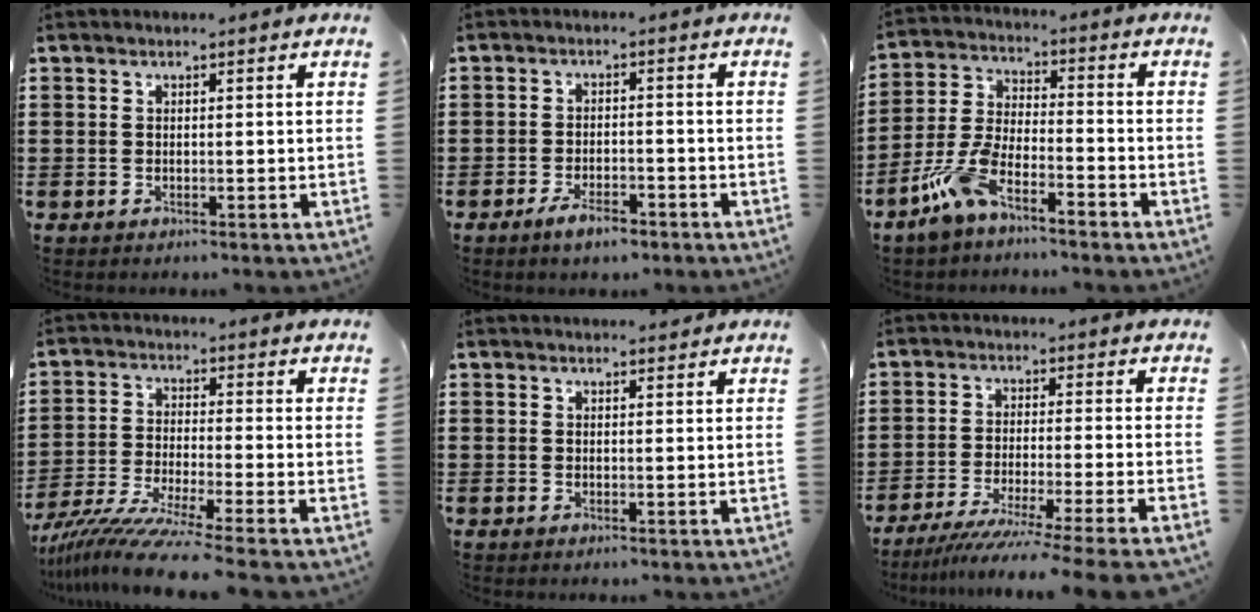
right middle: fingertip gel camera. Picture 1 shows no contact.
{"total": 3.7, "force": [-2.7, 1.2, 2.3], "torque": [-0.043, 0.005, -0.051]}
{"total": 7.5, "force": [-6.0, 1.6, 4.3], "torque": [-0.112, -0.007, -0.121]}
{"total": 8.4, "force": [-7.4, -0.5, 3.9], "torque": [-0.089, -0.014, -0.149]}
{"total": 0.7, "force": [0.5, 0.4, 0.0], "torque": [0.007, -0.002, 0.009]}
{"total": 6.5, "force": [-5.7, -0.9, 3.0], "torque": [-0.050, -0.020, -0.113]}